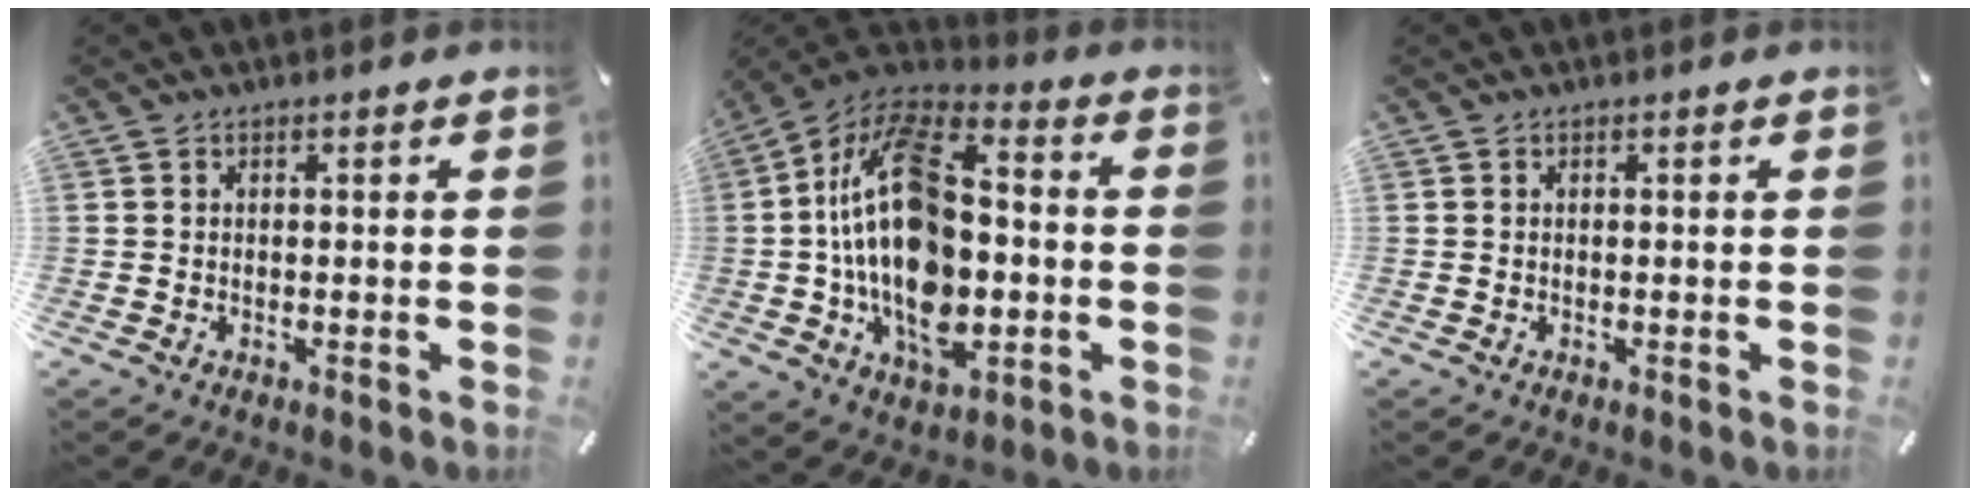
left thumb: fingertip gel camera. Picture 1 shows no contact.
{"total": 24.1, "force": [-1.7, 15.0, 18.8], "torque": [-0.352, 0.012, -0.028]}
{"total": 0.0}